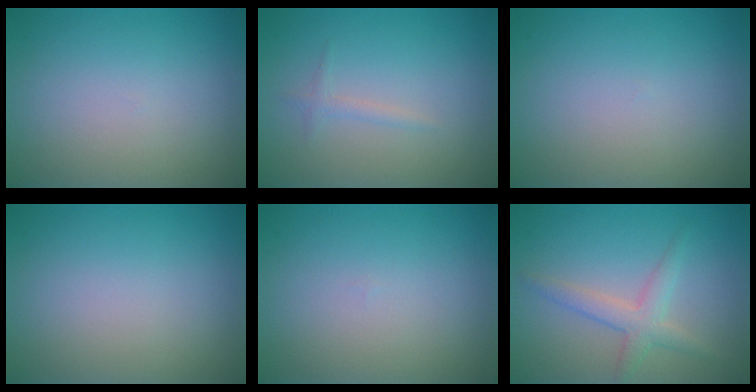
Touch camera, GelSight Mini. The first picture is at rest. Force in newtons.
{"total": 0.9, "press": 0.9, "slide": 0.0}
{"total": 0.0}
{"total": 0.0}
{"total": 0.0}
{"total": 2.6, "press": 2.6, "slide": 0.1}